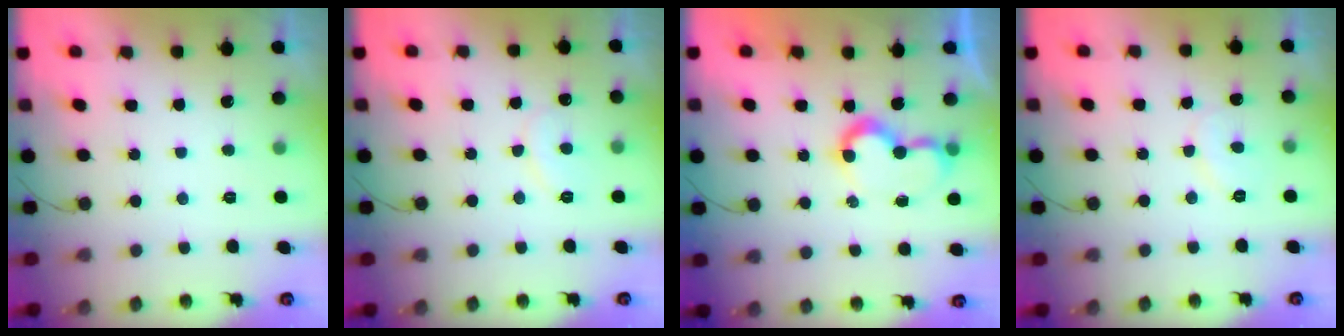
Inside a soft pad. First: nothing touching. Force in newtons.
{"total": 8.5, "press": 8.4, "slide": 0.6}
{"total": 8.3, "press": 8.2, "slide": 1.0}
{"total": 6.8, "press": 6.8, "slide": 0.6}